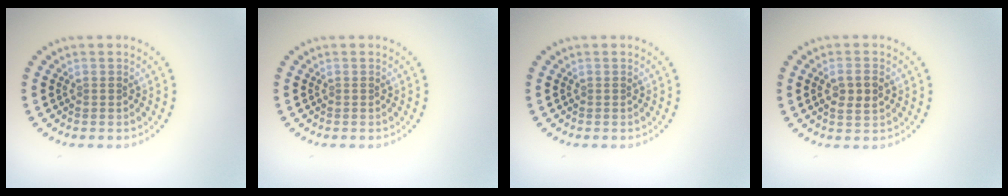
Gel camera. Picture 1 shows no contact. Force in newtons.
{"total": 0.0}
{"total": 0.0}
{"total": 2.5, "press": 2.4, "slide": 0.3}